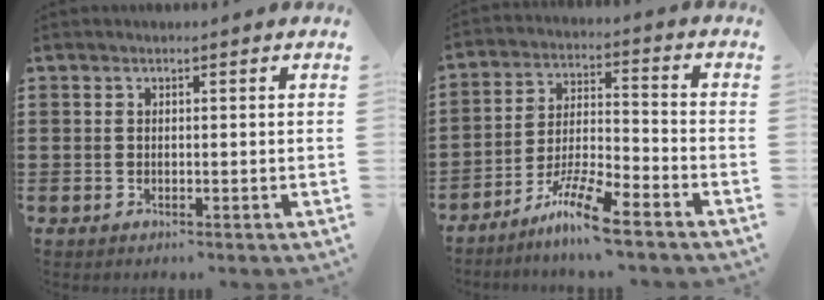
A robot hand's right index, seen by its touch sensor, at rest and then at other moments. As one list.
[{"total": 9.1, "force": [-7.3, 0.9, 5.4], "torque": [-0.113, 0.004, -0.141]}]